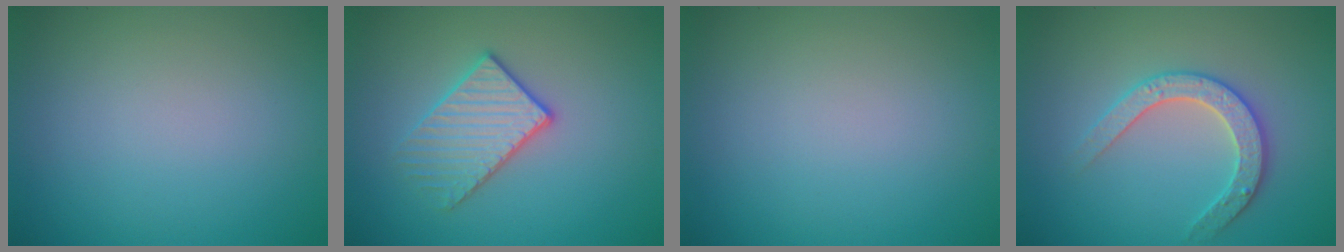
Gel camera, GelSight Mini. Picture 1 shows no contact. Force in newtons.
{"total": 3.0, "press": 2.9, "slide": 0.8}
{"total": 0.0}
{"total": 3.0, "press": 2.9, "slide": 0.5}